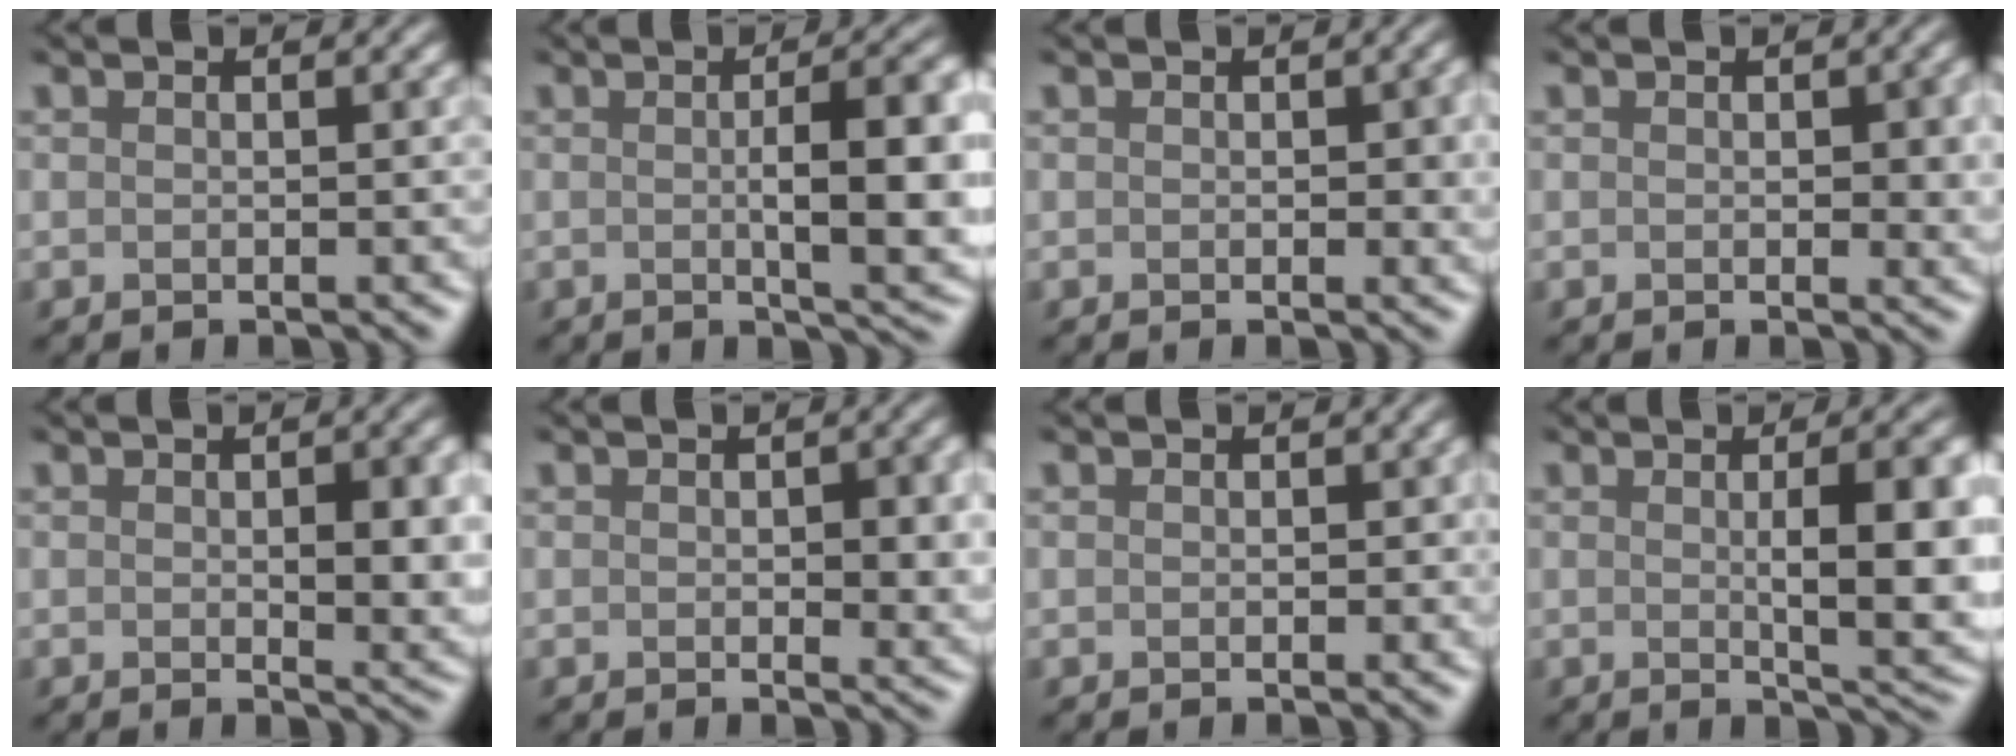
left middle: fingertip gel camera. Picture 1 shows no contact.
{"total": 7.8, "force": [-0.1, 1.8, 7.6], "torque": [-0.099, 0.006, 0.012]}
{"total": 0.9, "force": [-0.1, 0.0, 0.9], "torque": [-0.026, 0.001, 0.012]}
{"total": 1.6, "force": [0.1, 0.2, 1.6], "torque": [-0.039, 0.003, 0.014]}
{"total": 3.8, "force": [-0.1, 0.7, 3.8], "torque": [-0.069, -0.001, 0.015]}
{"total": 2.8, "force": [0.0, 0.5, 2.7], "torque": [-0.054, 0.003, 0.013]}
{"total": 0.0}
{"total": 7.6, "force": [0.0, 1.6, 7.4], "torque": [-0.099, 0.005, 0.016]}